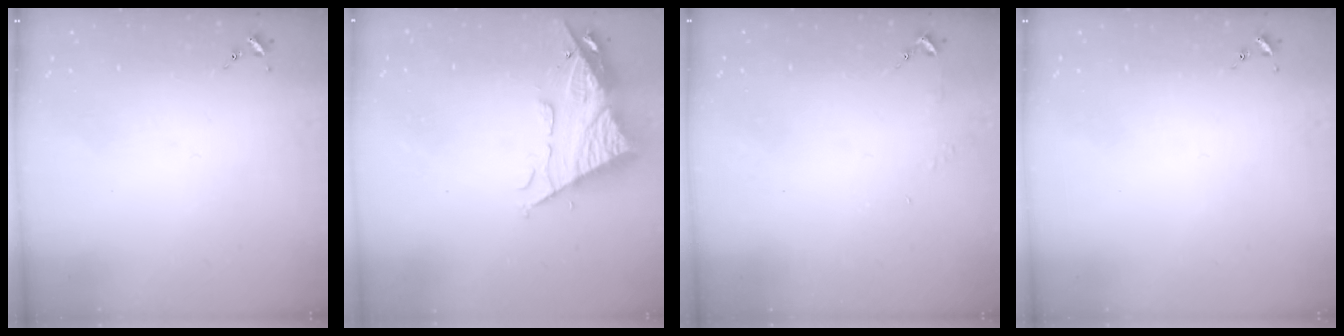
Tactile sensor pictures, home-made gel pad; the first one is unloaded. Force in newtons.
{"total": 13.0, "press": 12.9, "slide": 1.4}
{"total": 2.9, "press": 2.8, "slide": 0.3}
{"total": 0.0}